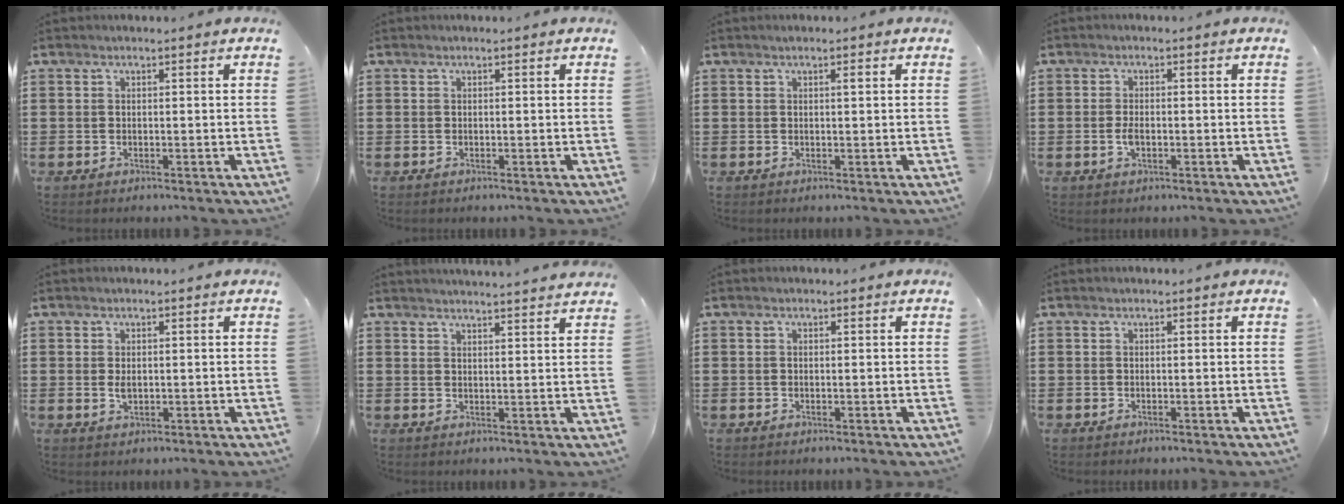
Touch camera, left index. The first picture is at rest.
{"total": 0.0}
{"total": 1.0, "force": [0.4, 0.2, 0.9], "torque": [-0.017, 0.002, 0.007]}
{"total": 2.4, "force": [-0.5, 1.0, 2.1], "torque": [-0.048, -0.002, -0.011]}
{"total": 1.7, "force": [0.2, 0.8, 1.5], "torque": [-0.030, 0.003, 0.002]}
{"total": 2.7, "force": [2.6, -0.5, 0.1], "torque": [-0.009, -0.014, 0.048]}
{"total": 0.0}
{"total": 0.0}